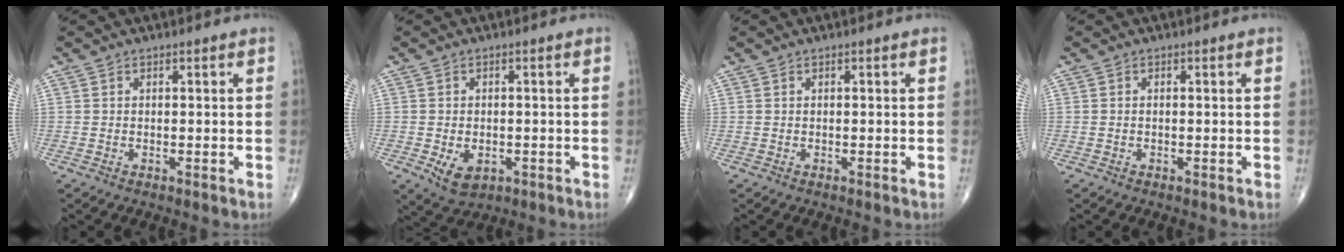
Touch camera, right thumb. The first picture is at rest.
{"total": 5.2, "force": [-1.6, 3.4, 3.6], "torque": [-0.053, 0.000, -0.014]}
{"total": 0.0}
{"total": 0.0}